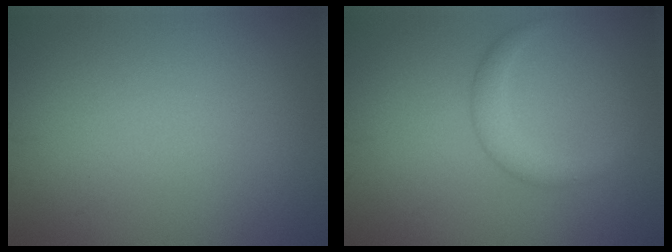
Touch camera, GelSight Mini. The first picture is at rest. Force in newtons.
{"total": 2.4, "press": 2.4, "slide": 0.1}